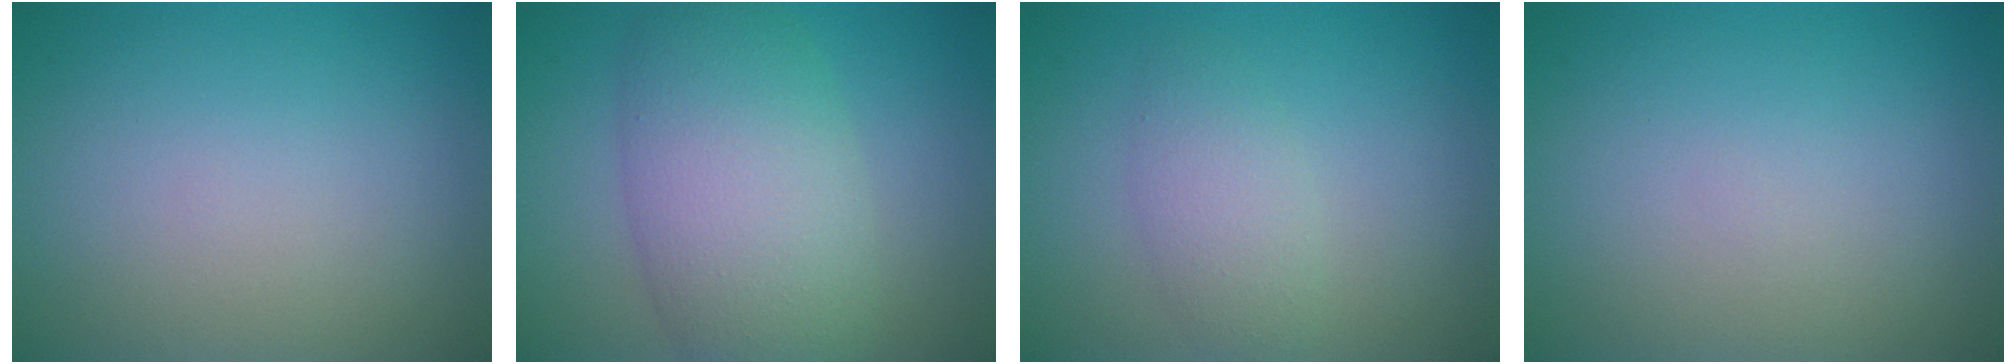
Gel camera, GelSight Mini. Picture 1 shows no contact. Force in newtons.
{"total": 8.1, "press": 8.1, "slide": 0.3}
{"total": 2.5, "press": 2.5, "slide": 0.1}
{"total": 0.0}